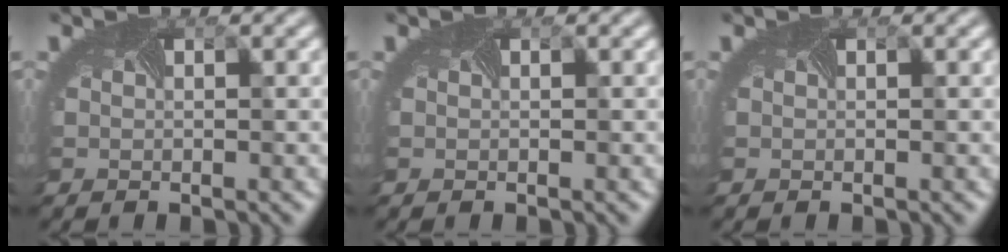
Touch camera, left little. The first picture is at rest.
{"total": 0.0}
{"total": 0.0}